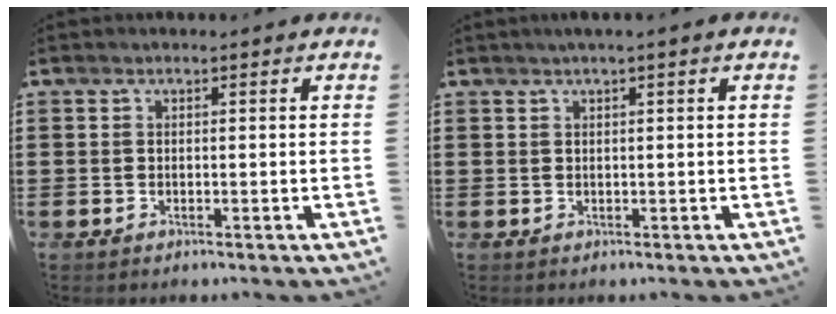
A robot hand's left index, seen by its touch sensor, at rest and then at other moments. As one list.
[{"total": 1.0, "force": [0.4, -0.1, 0.9], "torque": [-0.017, 0.000, 0.007]}]